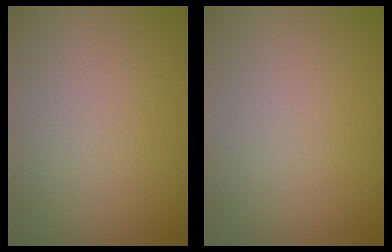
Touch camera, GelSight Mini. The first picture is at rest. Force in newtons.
{"total": 0.0}